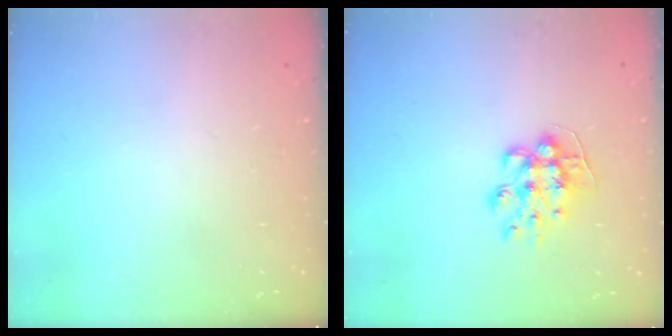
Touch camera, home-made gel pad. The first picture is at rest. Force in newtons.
{"total": 9.2, "press": 9.2, "slide": 0.3}